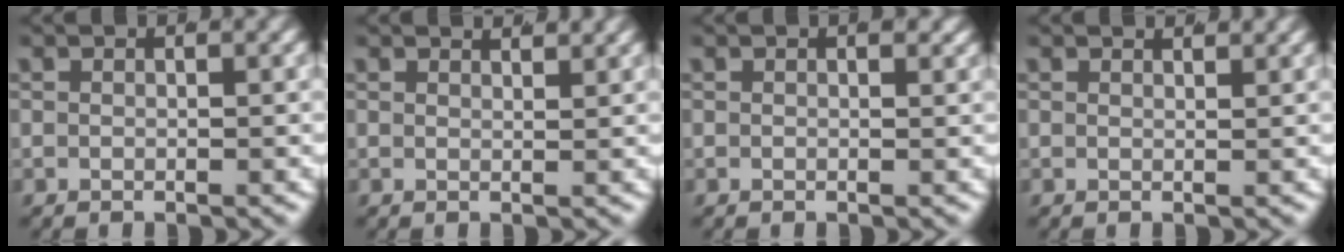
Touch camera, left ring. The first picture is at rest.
{"total": 1.8, "force": [1.7, -0.3, 0.5], "torque": [0.001, -0.005, 0.028]}
{"total": 0.8, "force": [0.6, 0.2, 0.4], "torque": [-0.002, 0.003, 0.006]}
{"total": 1.4, "force": [1.3, -0.3, 0.3], "torque": [0.005, -0.004, 0.020]}